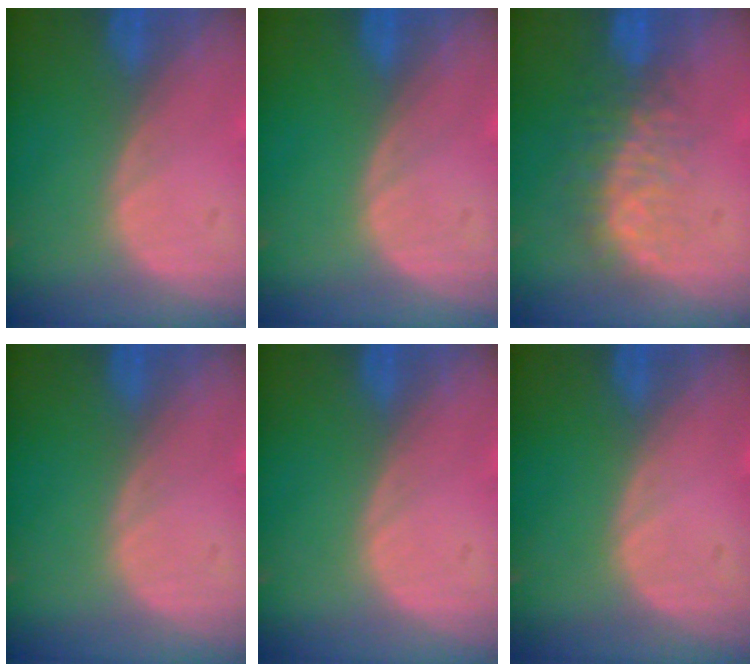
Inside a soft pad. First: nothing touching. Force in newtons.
{"total": 0.0}
{"total": 8.3, "press": 7.0, "slide": 4.4}
{"total": 0.0}
{"total": 0.0}
{"total": 0.0}